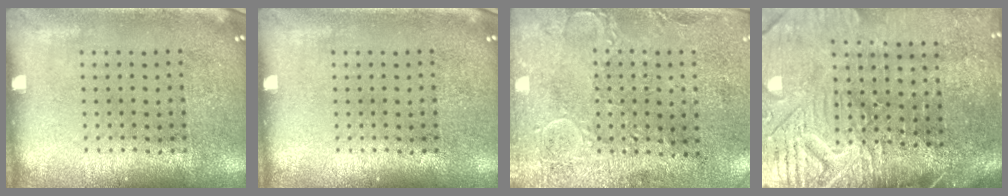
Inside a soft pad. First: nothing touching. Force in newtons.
{"total": 0.0}
{"total": 2.9, "press": 2.3, "slide": 1.8}
{"total": 4.6, "press": 4.0, "slide": 2.2}